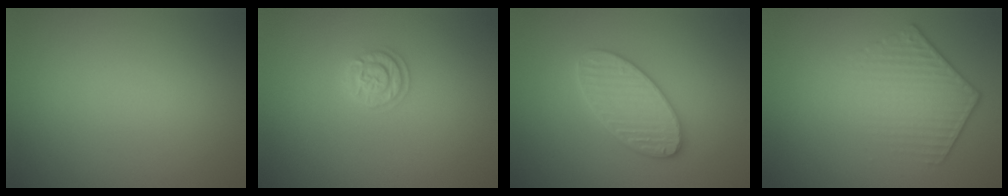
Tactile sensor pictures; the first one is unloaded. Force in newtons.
{"total": 1.9, "press": 1.9, "slide": 0.2}
{"total": 3.9, "press": 3.9, "slide": 0.5}
{"total": 4.4, "press": 3.2, "slide": 3.1}